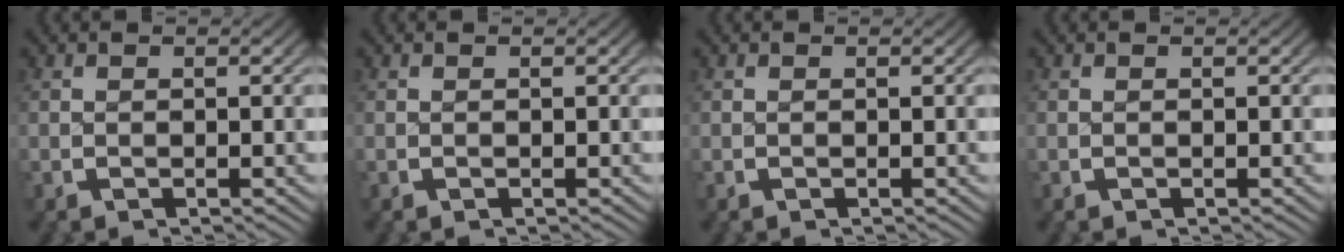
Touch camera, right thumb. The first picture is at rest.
{"total": 0.0}
{"total": 0.0}
{"total": 0.0}